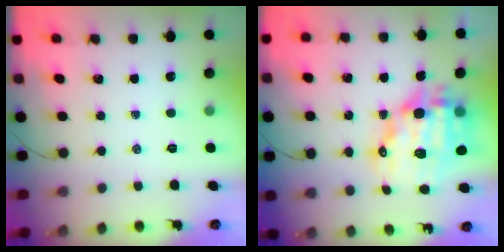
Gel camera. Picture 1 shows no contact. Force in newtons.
{"total": 19.2, "press": 18.8, "slide": 3.8}